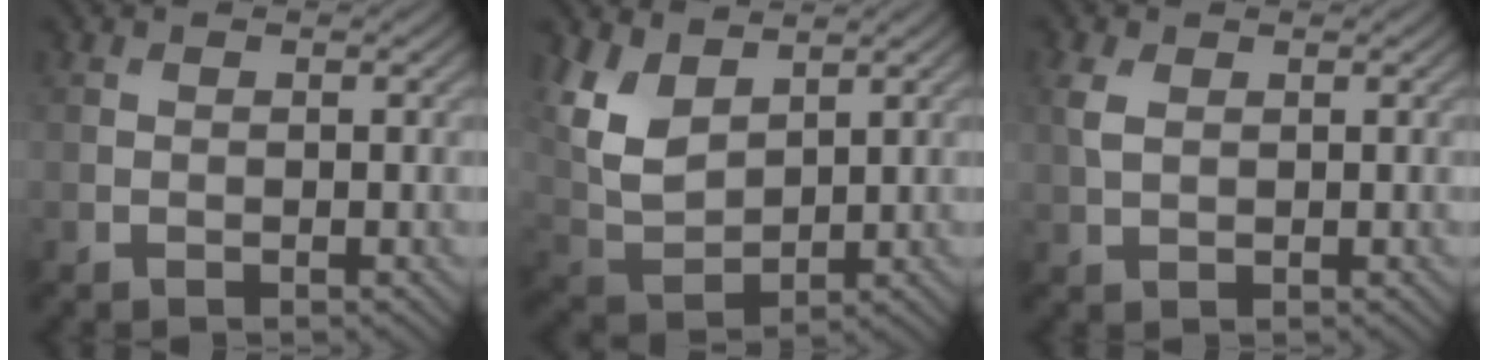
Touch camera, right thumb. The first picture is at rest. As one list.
[{"total": 8.5, "force": [4.1, 4.8, 5.7], "torque": [-0.149, -0.002, 0.088]}, {"total": 2.5, "force": [0.8, 1.5, 1.8], "torque": [-0.055, 0.004, 0.017]}]